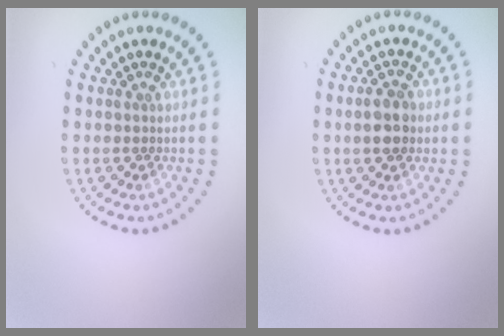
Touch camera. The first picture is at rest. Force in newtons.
{"total": 2.9, "press": 2.9, "slide": 0.1}